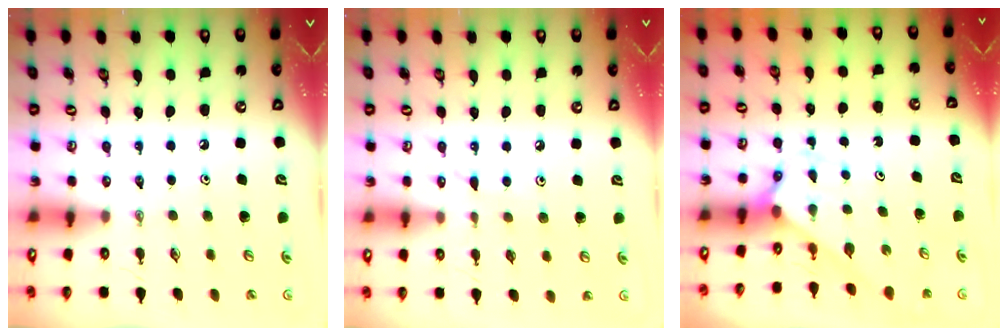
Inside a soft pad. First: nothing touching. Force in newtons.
{"total": 5.6, "press": 5.6, "slide": 0.6}
{"total": 2.2, "press": 2.2, "slide": 0.1}